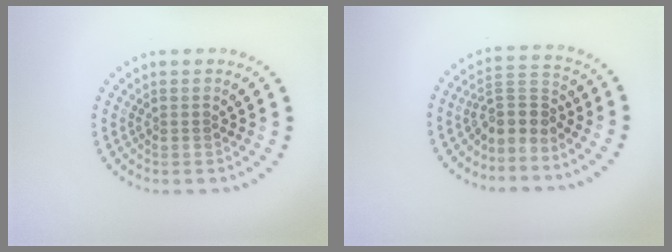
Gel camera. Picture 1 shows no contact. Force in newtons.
{"total": 3.1, "press": 2.2, "slide": 2.2}